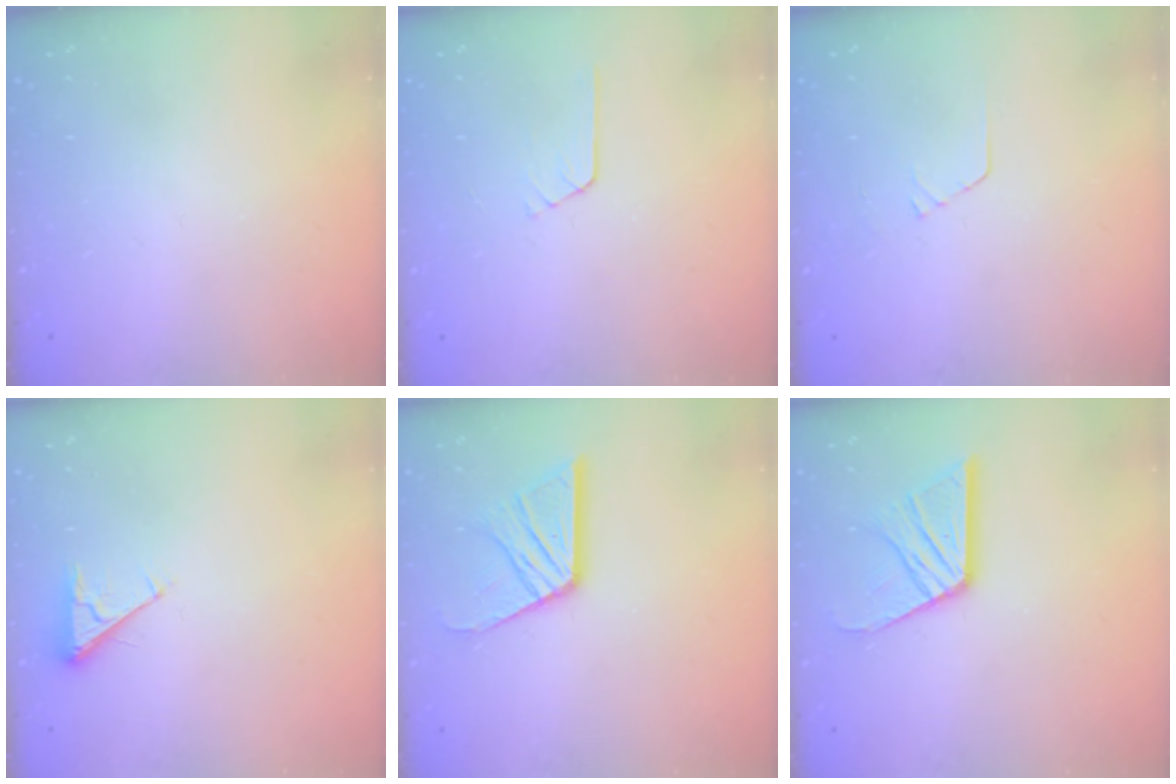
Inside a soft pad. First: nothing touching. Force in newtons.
{"total": 3.3, "press": 3.3, "slide": 0.3}
{"total": 3.7, "press": 3.7, "slide": 0.2}
{"total": 2.8, "press": 2.8, "slide": 0.4}
{"total": 14.0, "press": 14.0, "slide": 1.4}
{"total": 14.0, "press": 14.0, "slide": 1.4}